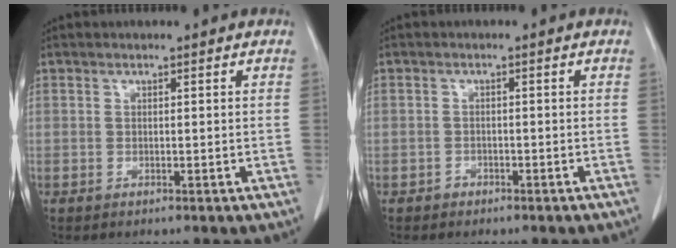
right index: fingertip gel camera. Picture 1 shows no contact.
{"total": 1.1, "force": [-0.8, 0.8, 0.0], "torque": [0.000, 0.006, -0.015]}